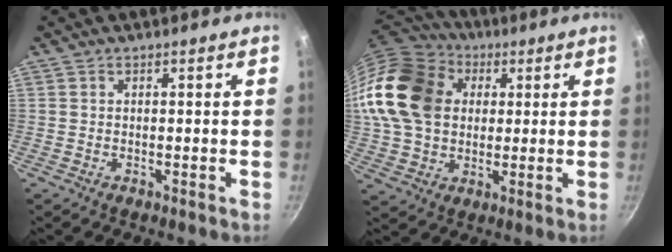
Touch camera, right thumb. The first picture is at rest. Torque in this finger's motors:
{"motor_torque": [0.93, 4.09, 1.67, -0.05, 0.37]}